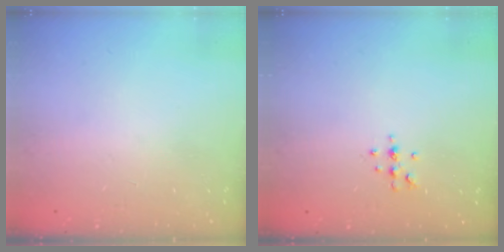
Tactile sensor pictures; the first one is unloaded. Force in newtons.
{"total": 5.2, "press": 5.2, "slide": 0.6}